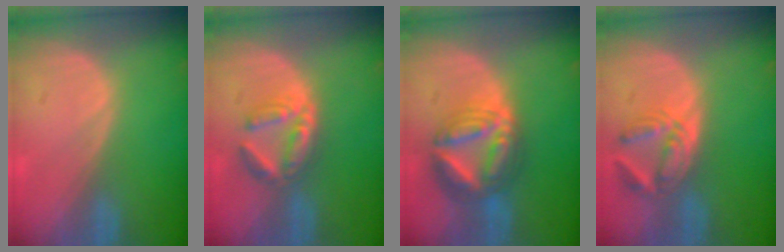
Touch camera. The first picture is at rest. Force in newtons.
{"total": 5.3, "press": 5.3, "slide": 0.8}
{"total": 9.1, "press": 9.0, "slide": 0.8}
{"total": 5.5, "press": 5.3, "slide": 1.4}